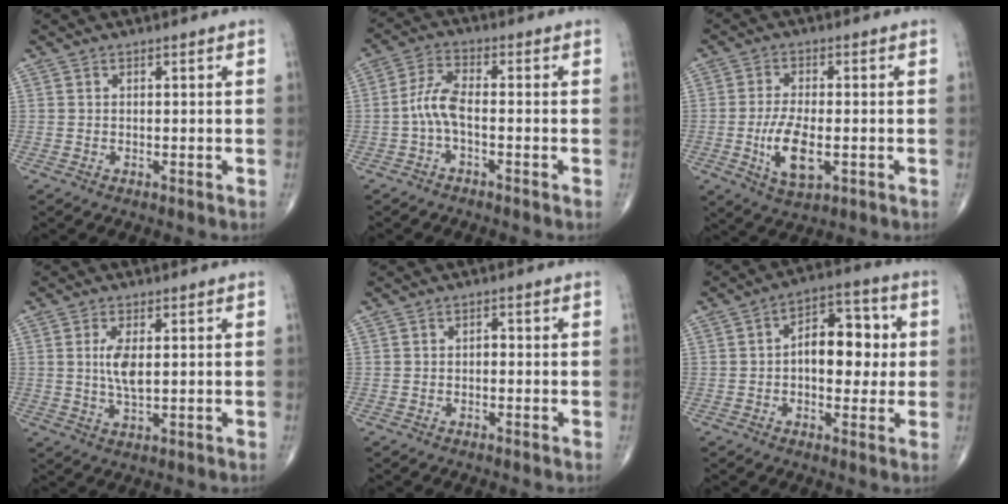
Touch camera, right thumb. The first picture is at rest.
{"total": 5.2, "force": [-1.4, 1.9, 4.7], "torque": [-0.103, 0.020, -0.035]}
{"total": 8.5, "force": [-1.9, 3.7, 7.4], "torque": [-0.139, -0.002, -0.029]}
{"total": 5.2, "force": [0.8, 2.0, 4.7], "torque": [-0.097, -0.009, 0.017]}
{"total": 0.9, "force": [-0.3, 0.6, 0.6], "torque": [-0.005, 0.004, -0.008]}
{"total": 11.5, "force": [0.5, 6.8, 9.2], "torque": [-0.101, 0.024, 0.002]}